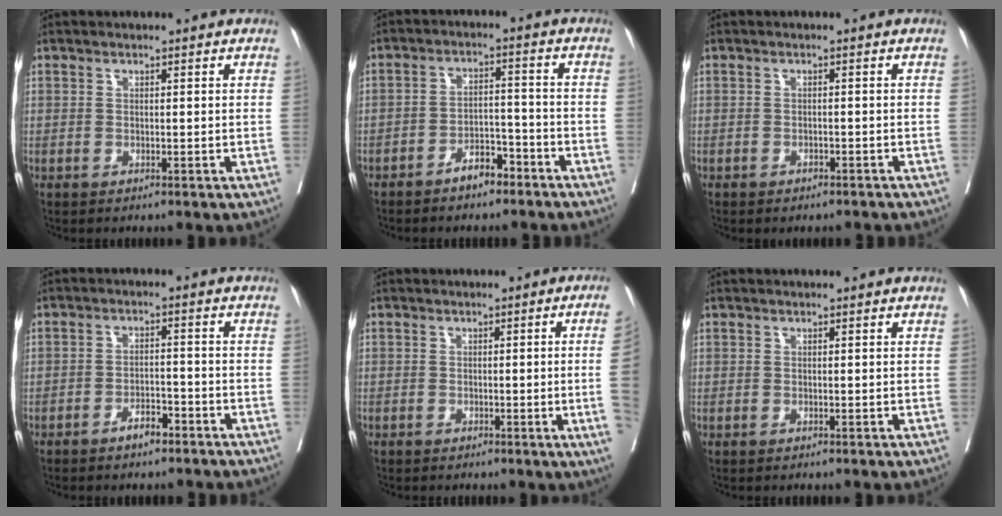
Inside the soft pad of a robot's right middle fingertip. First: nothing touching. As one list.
[{"total": 4.9, "force": [-3.7, 2.0, 2.5], "torque": [-0.043, 0.011, -0.061]}, {"total": 1.6, "force": [-1.3, 0.6, 0.6], "torque": [-0.009, -0.001, -0.016]}, {"total": 3.5, "force": [-2.6, 1.2, 1.9], "torque": [-0.033, 0.004, -0.042]}, {"total": 6.6, "force": [-1.0, -2.5, 6.0], "torque": [-0.066, -0.015, -0.012]}, {"total": 0.0}]